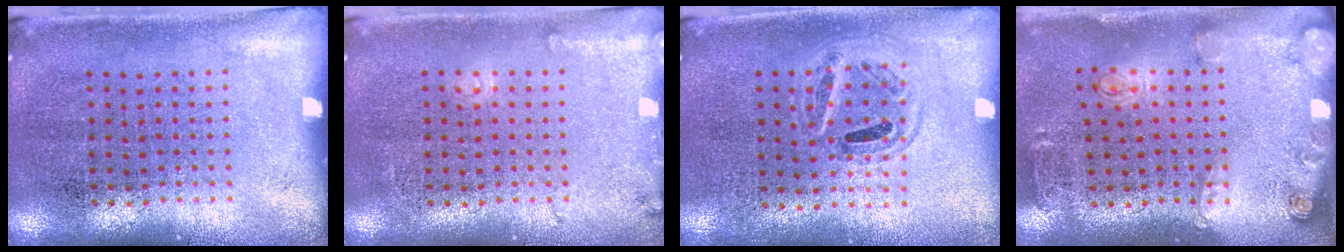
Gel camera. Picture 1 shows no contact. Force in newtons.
{"total": 1.2, "press": 1.2, "slide": 0.1}
{"total": 0.9, "press": 0.9, "slide": 0.1}
{"total": 2.1, "press": 1.3, "slide": 1.6}